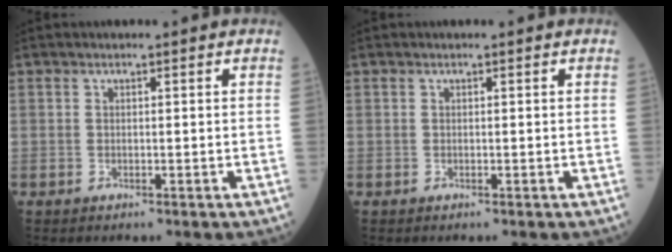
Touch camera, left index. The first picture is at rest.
{"total": 0.0}